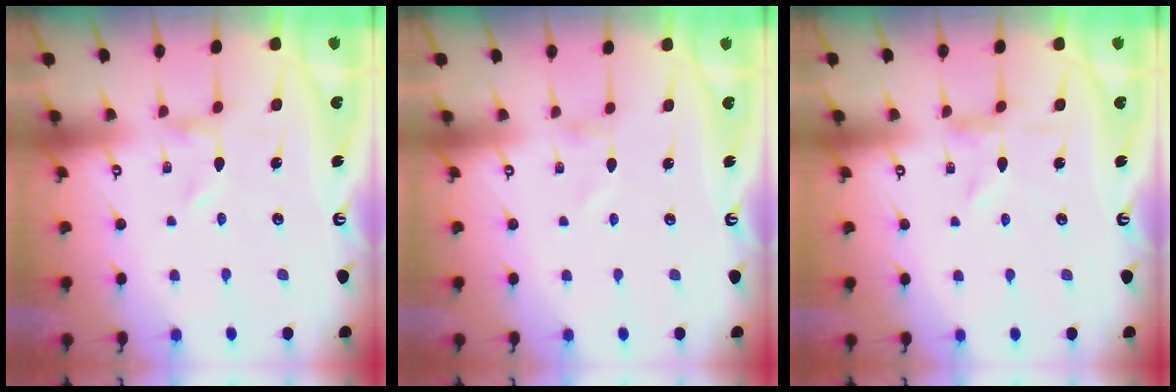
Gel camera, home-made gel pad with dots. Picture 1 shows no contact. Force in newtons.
{"total": 0.8, "press": 0.7, "slide": 0.3}
{"total": 1.2, "press": 1.1, "slide": 0.3}